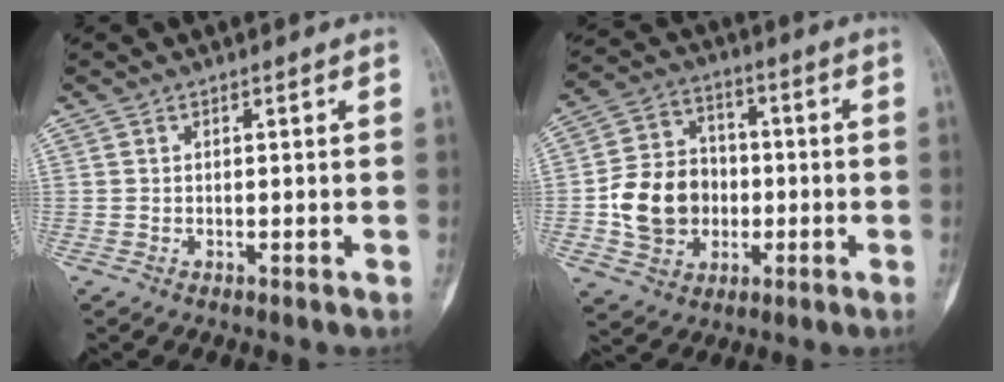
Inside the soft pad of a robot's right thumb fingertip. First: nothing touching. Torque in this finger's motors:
{"motor_torque": [1.00, 1.20, 0.71, -1.08, 0.02]}